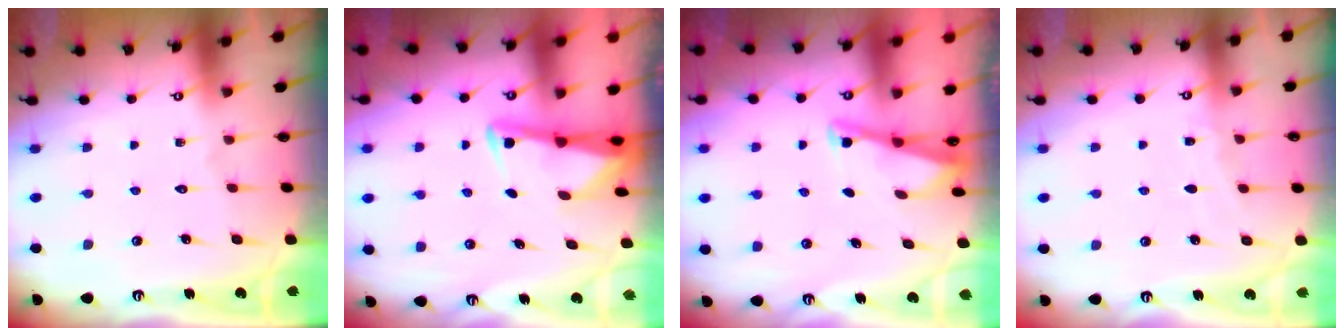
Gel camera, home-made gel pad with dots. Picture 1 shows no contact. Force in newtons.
{"total": 2.9, "press": 2.9, "slide": 0.4}
{"total": 2.7, "press": 2.7, "slide": 0.3}
{"total": 3.0, "press": 3.0, "slide": 0.4}